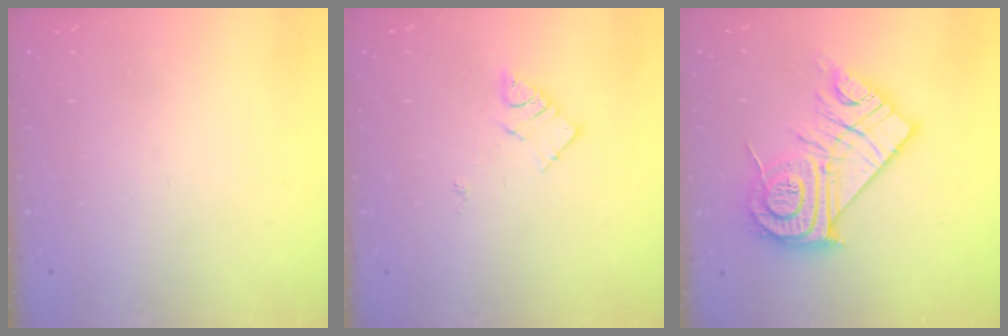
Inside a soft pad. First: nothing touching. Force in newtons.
{"total": 6.2, "press": 6.2, "slide": 0.0}
{"total": 20.8, "press": 20.7, "slide": 1.7}